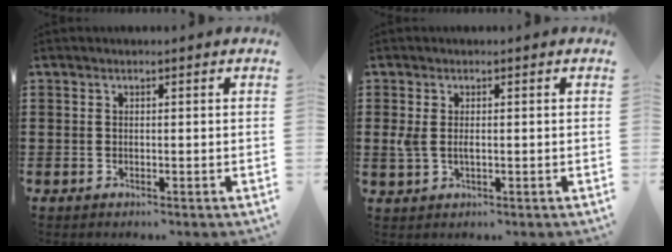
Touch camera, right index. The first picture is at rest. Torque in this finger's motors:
{"motor_torque": [1.43, 0.71, 0.08, 0.08]}